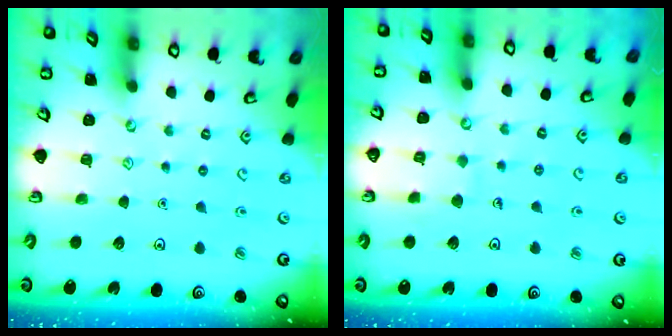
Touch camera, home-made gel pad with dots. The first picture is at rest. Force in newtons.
{"total": 4.3, "press": 4.3, "slide": 0.3}